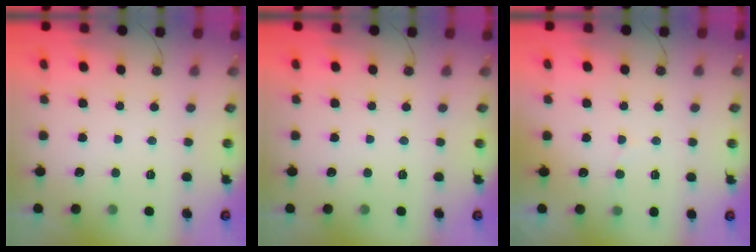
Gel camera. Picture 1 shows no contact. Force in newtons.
{"total": 0.0}
{"total": 5.4, "press": 5.2, "slide": 1.5}